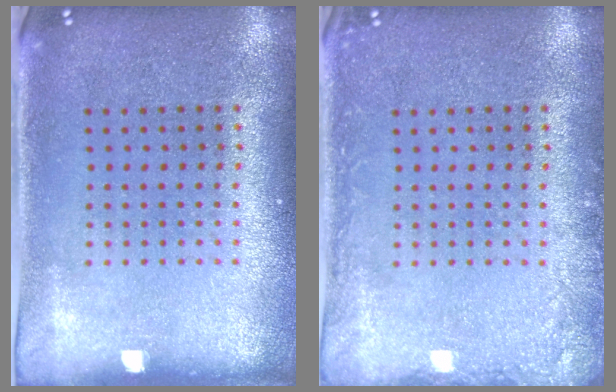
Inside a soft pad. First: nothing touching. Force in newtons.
{"total": 1.6, "press": 1.6, "slide": 0.3}